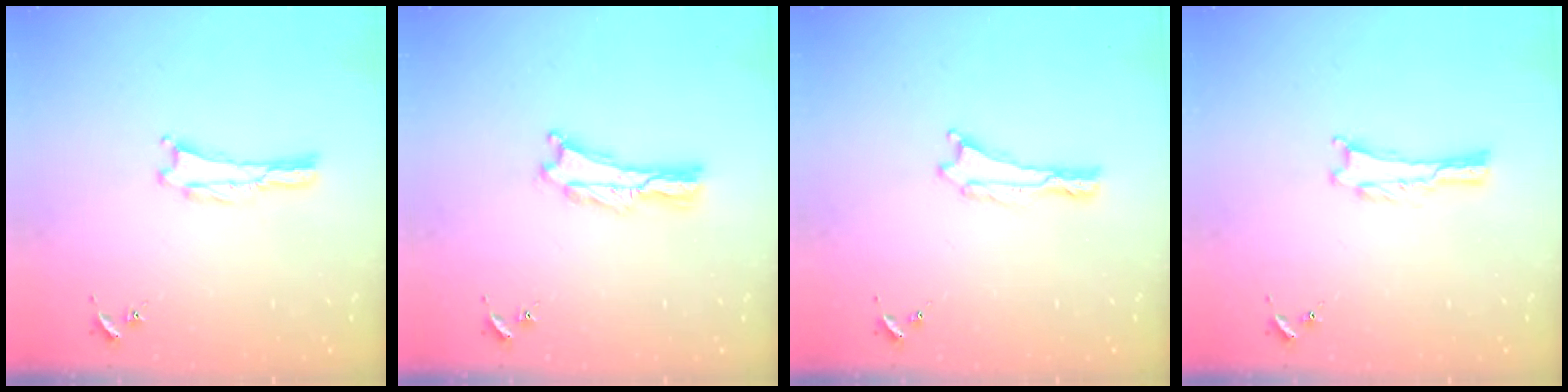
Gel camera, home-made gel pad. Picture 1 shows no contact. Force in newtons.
{"total": 0.7, "press": 0.6, "slide": 0.2}
{"total": 0.0}
{"total": 0.0}